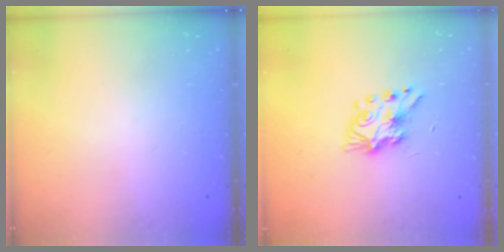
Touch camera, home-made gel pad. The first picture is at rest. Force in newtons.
{"total": 7.6, "press": 7.6, "slide": 0.6}